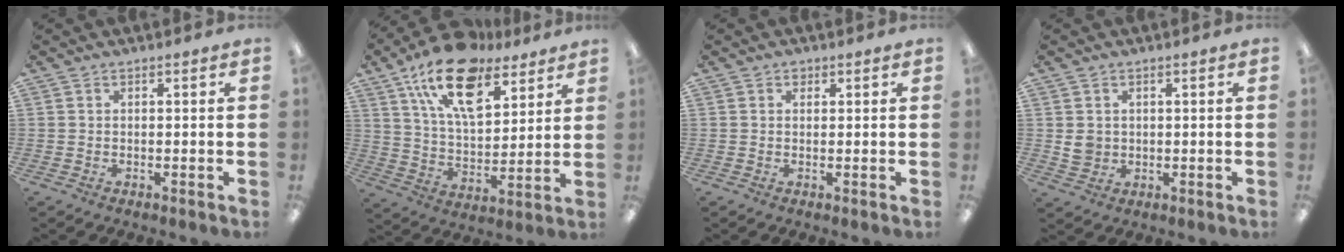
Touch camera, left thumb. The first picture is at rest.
{"total": 19.8, "force": [12.9, 9.4, 11.7], "torque": [-0.199, -0.060, 0.227]}
{"total": 1.3, "force": [0.8, 1.0, 0.4], "torque": [0.001, 0.000, 0.013]}
{"total": 3.7, "force": [0.8, 3.4, 1.2], "torque": [-0.018, 0.003, 0.016]}